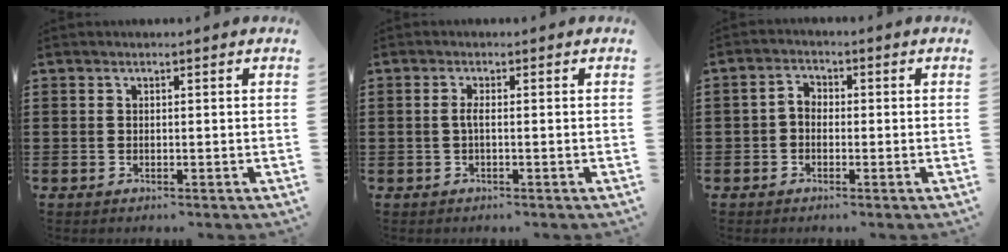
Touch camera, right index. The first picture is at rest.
{"total": 1.6, "force": [-0.4, 0.2, 1.6], "torque": [-0.045, -0.006, -0.012]}
{"total": 2.2, "force": [-0.8, 1.5, 1.4], "torque": [-0.029, 0.006, -0.019]}